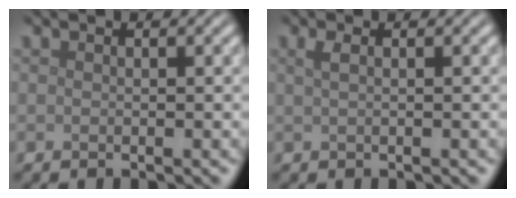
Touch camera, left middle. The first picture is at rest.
{"total": 1.2, "force": [0.5, 0.4, 1.0], "torque": [-0.018, 0.004, 0.008]}